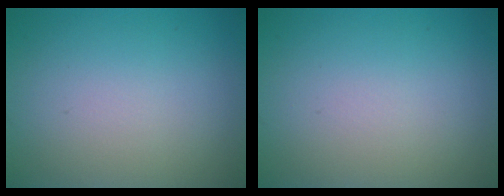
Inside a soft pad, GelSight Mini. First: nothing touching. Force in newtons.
{"total": 0.0}